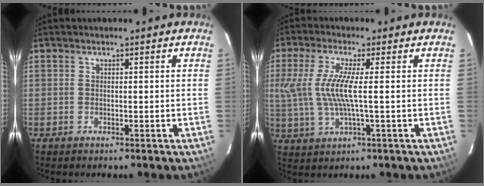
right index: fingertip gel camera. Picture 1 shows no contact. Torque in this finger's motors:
{"motor_torque": [0.22, 0.10, 0.28, 0.15]}